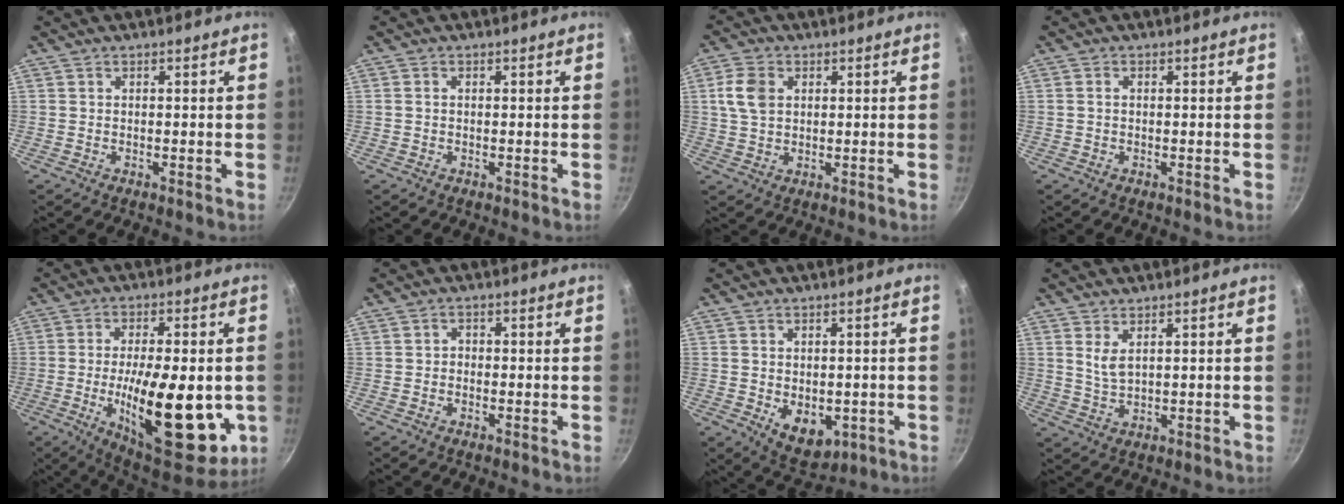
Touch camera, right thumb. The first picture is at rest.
{"total": 0.8, "force": [0.0, 0.6, 0.5], "torque": [-0.009, 0.004, -0.001]}
{"total": 6.3, "force": [1.6, 4.5, 4.2], "torque": [-0.073, 0.001, 0.028]}
{"total": 1.0, "force": [0.0, 0.7, 0.7], "torque": [-0.013, 0.004, -0.001]}
{"total": 23.8, "force": [-4.5, 9.5, 21.4], "torque": [-0.298, -0.005, -0.058]}
{"total": 1.2, "force": [-0.5, 1.0, 0.4], "torque": [-0.005, 0.005, -0.011]}
{"total": 7.8, "force": [-1.5, 5.3, 5.4], "torque": [-0.057, -0.009, -0.004]}
{"total": 3.4, "force": [1.5, 1.5, 2.6], "torque": [-0.050, -0.016, 0.035]}